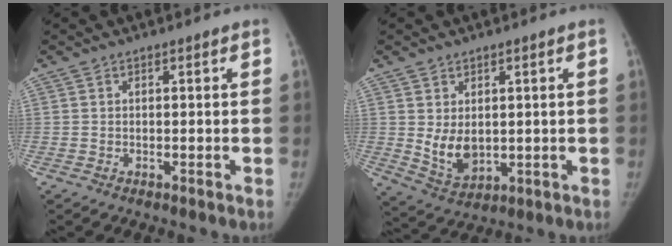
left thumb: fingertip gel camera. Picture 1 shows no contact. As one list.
[{"total": 6.4, "force": [0.7, 4.4, 4.6], "torque": [-0.065, -0.019, 0.032]}]